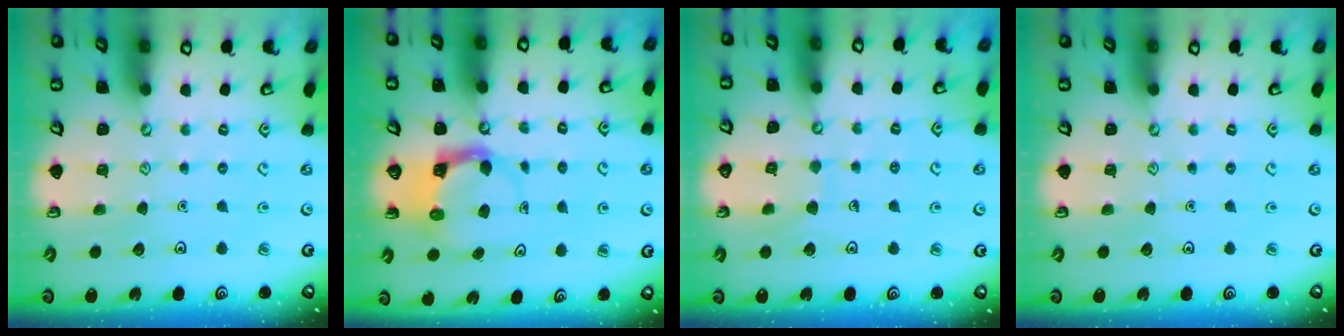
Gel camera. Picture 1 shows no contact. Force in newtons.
{"total": 4.0, "press": 3.9, "slide": 0.4}
{"total": 6.8, "press": 6.8, "slide": 0.5}
{"total": 0.0}